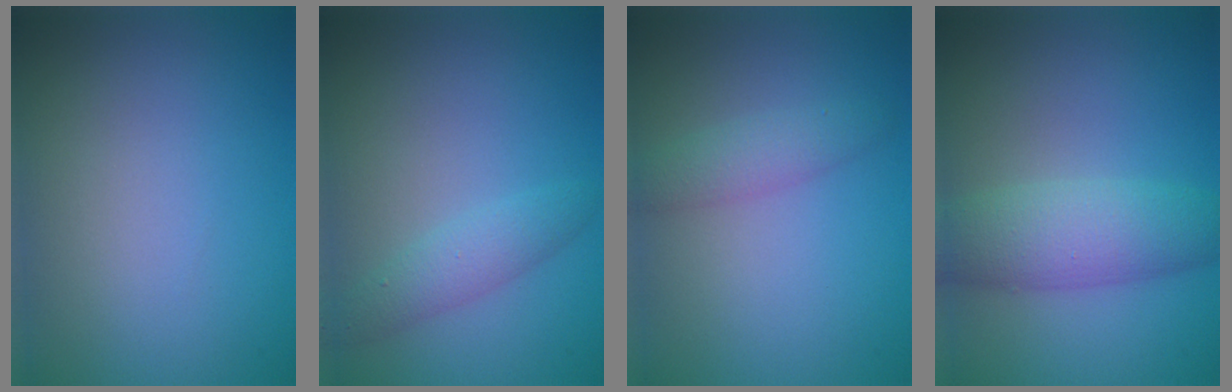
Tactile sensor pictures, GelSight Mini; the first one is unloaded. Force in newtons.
{"total": 2.3, "press": 2.3, "slide": 0.1}
{"total": 2.2, "press": 2.2, "slide": 0.0}
{"total": 5.2, "press": 5.2, "slide": 0.1}